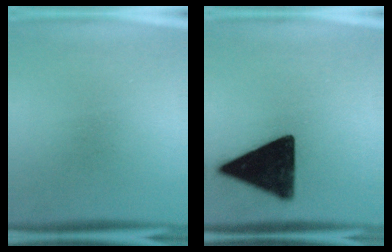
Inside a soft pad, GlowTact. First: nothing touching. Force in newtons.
{"total": 17.4}